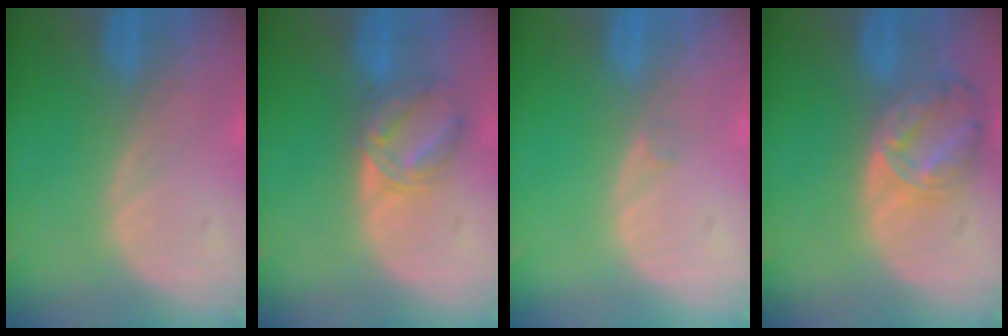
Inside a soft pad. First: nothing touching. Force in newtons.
{"total": 5.6, "press": 5.6, "slide": 0.8}
{"total": 0.5, "press": 0.5, "slide": 0.1}
{"total": 8.2, "press": 7.0, "slide": 4.2}